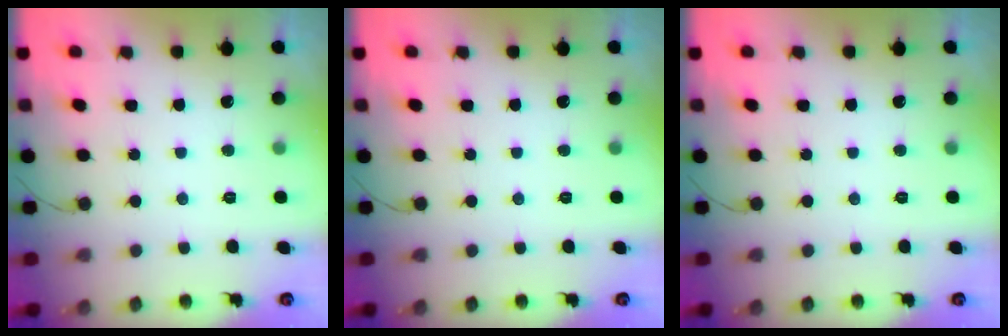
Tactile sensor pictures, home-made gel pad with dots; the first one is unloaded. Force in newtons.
{"total": 0.0}
{"total": 0.0}